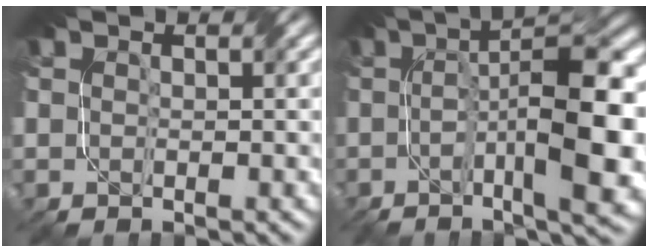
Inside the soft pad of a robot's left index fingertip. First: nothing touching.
{"total": 11.7, "force": [-1.2, 2.8, 11.3], "torque": [-0.169, 0.002, -0.017]}